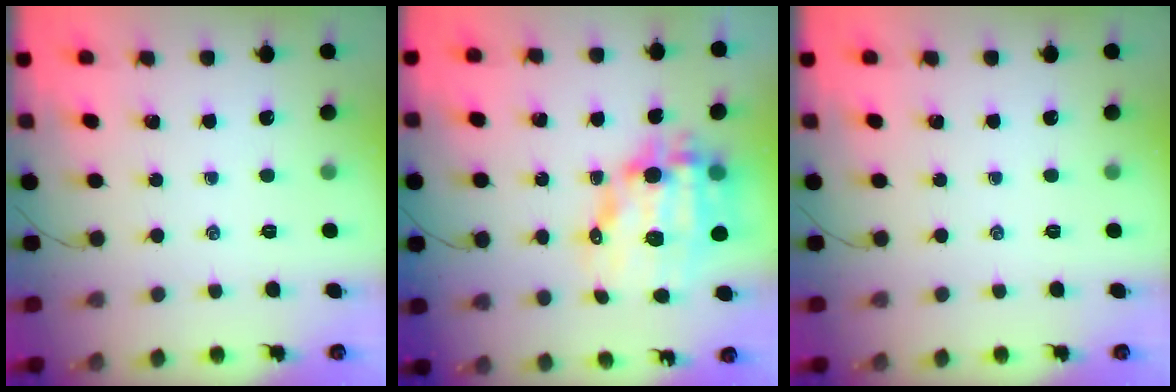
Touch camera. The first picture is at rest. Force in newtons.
{"total": 15.0, "press": 14.6, "slide": 3.5}
{"total": 0.0}